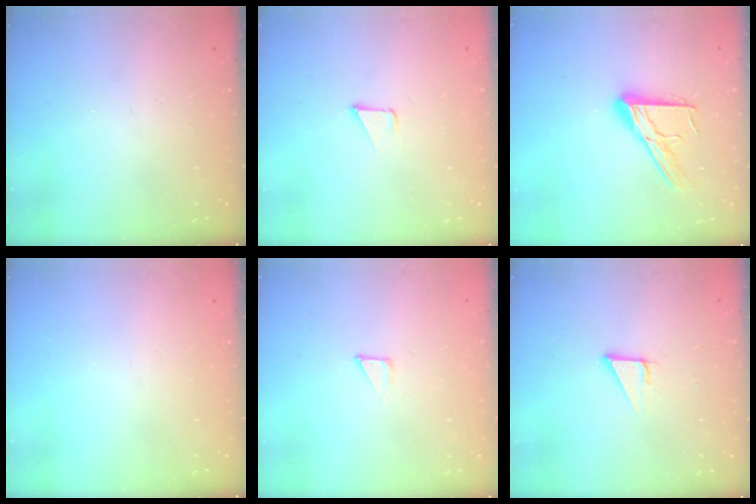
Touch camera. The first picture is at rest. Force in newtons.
{"total": 1.7, "press": 1.7, "slide": 0.1}
{"total": 13.9, "press": 13.8, "slide": 1.3}
{"total": 0.0}
{"total": 1.2, "press": 1.2, "slide": 0.0}
{"total": 2.8, "press": 2.8, "slide": 0.2}